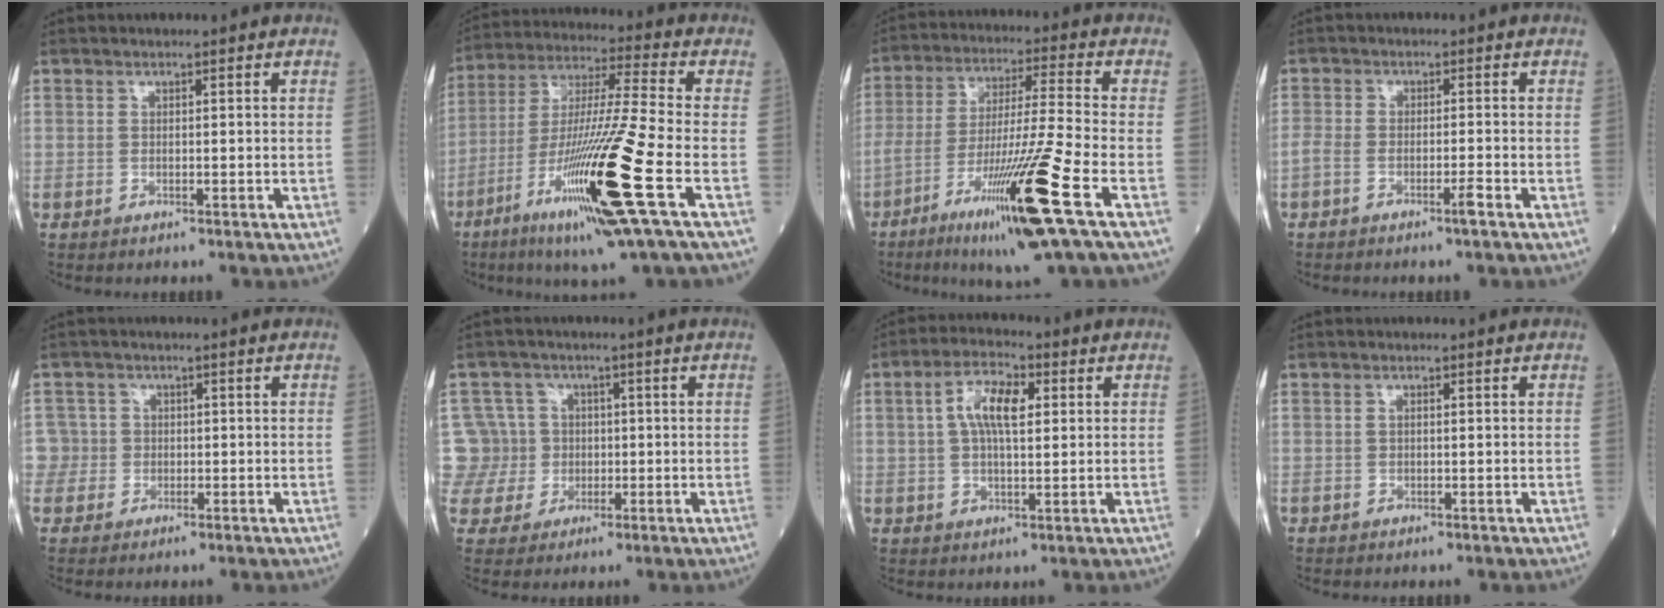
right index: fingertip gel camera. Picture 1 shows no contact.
{"total": 19.9, "force": [-7.8, -0.8, 18.3], "torque": [-0.359, -0.038, -0.148]}
{"total": 17.1, "force": [-8.1, -1.2, 15.0], "torque": [-0.286, -0.037, -0.145]}
{"total": 2.8, "force": [-1.8, 0.1, 2.2], "torque": [-0.046, 0.002, -0.036]}
{"total": 3.2, "force": [-0.2, 3.2, -0.4], "torque": [0.024, 0.011, -0.009]}
{"total": 7.2, "force": [0.4, 7.2, 0.2], "torque": [-0.004, 0.023, 0.015]}
{"total": 7.6, "force": [2.0, 2.8, 6.8], "torque": [-0.130, 0.015, 0.034]}
{"total": 0.6, "force": [0.1, 0.3, 0.5], "torque": [-0.010, 0.003, 0.002]}